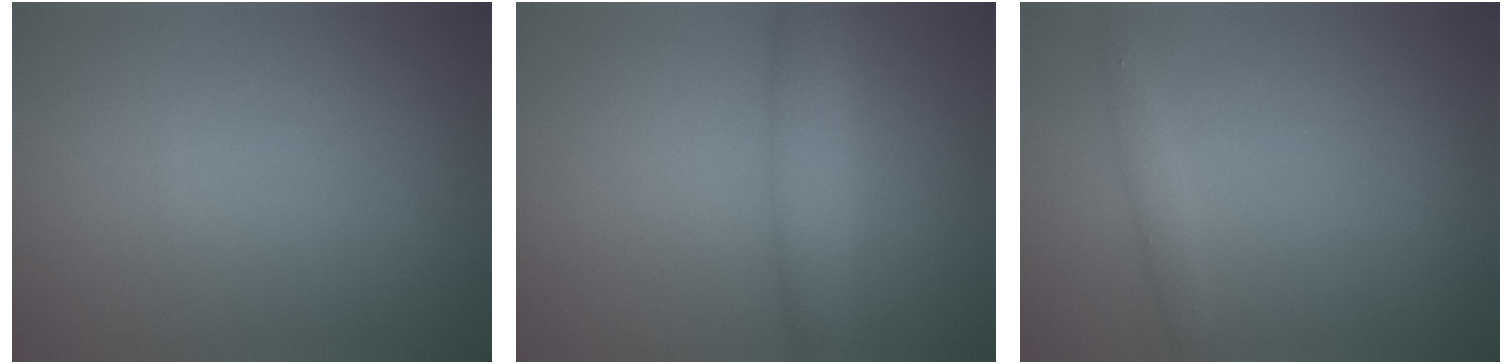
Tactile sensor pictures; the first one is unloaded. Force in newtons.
{"total": 3.2, "press": 3.2, "slide": 0.1}
{"total": 1.3, "press": 1.3, "slide": 0.0}